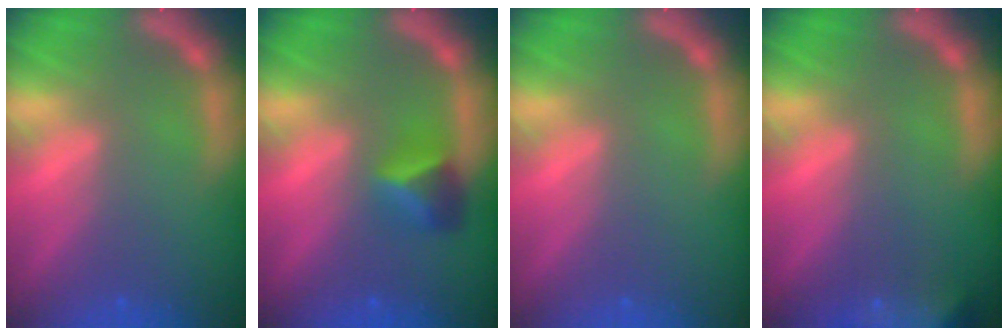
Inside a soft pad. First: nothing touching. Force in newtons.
{"total": 2.9}
{"total": 0.0}
{"total": 9.9}